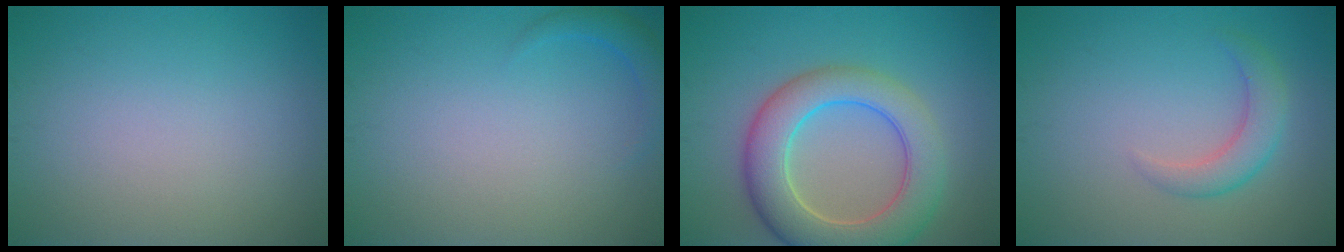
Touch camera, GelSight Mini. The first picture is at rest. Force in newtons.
{"total": 1.7, "press": 1.6, "slide": 0.2}
{"total": 8.0, "press": 7.9, "slide": 0.6}
{"total": 2.8, "press": 2.8, "slide": 0.1}